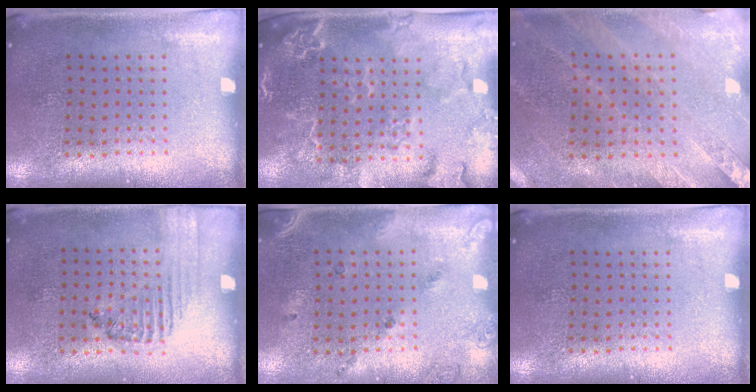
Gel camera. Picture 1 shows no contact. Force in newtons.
{"total": 2.8, "press": 2.5, "slide": 1.3}
{"total": 0.6, "press": 0.6, "slide": 0.2}
{"total": 1.6, "press": 1.2, "slide": 1.0}
{"total": 1.5, "press": 1.1, "slide": 1.0}
{"total": 0.0}